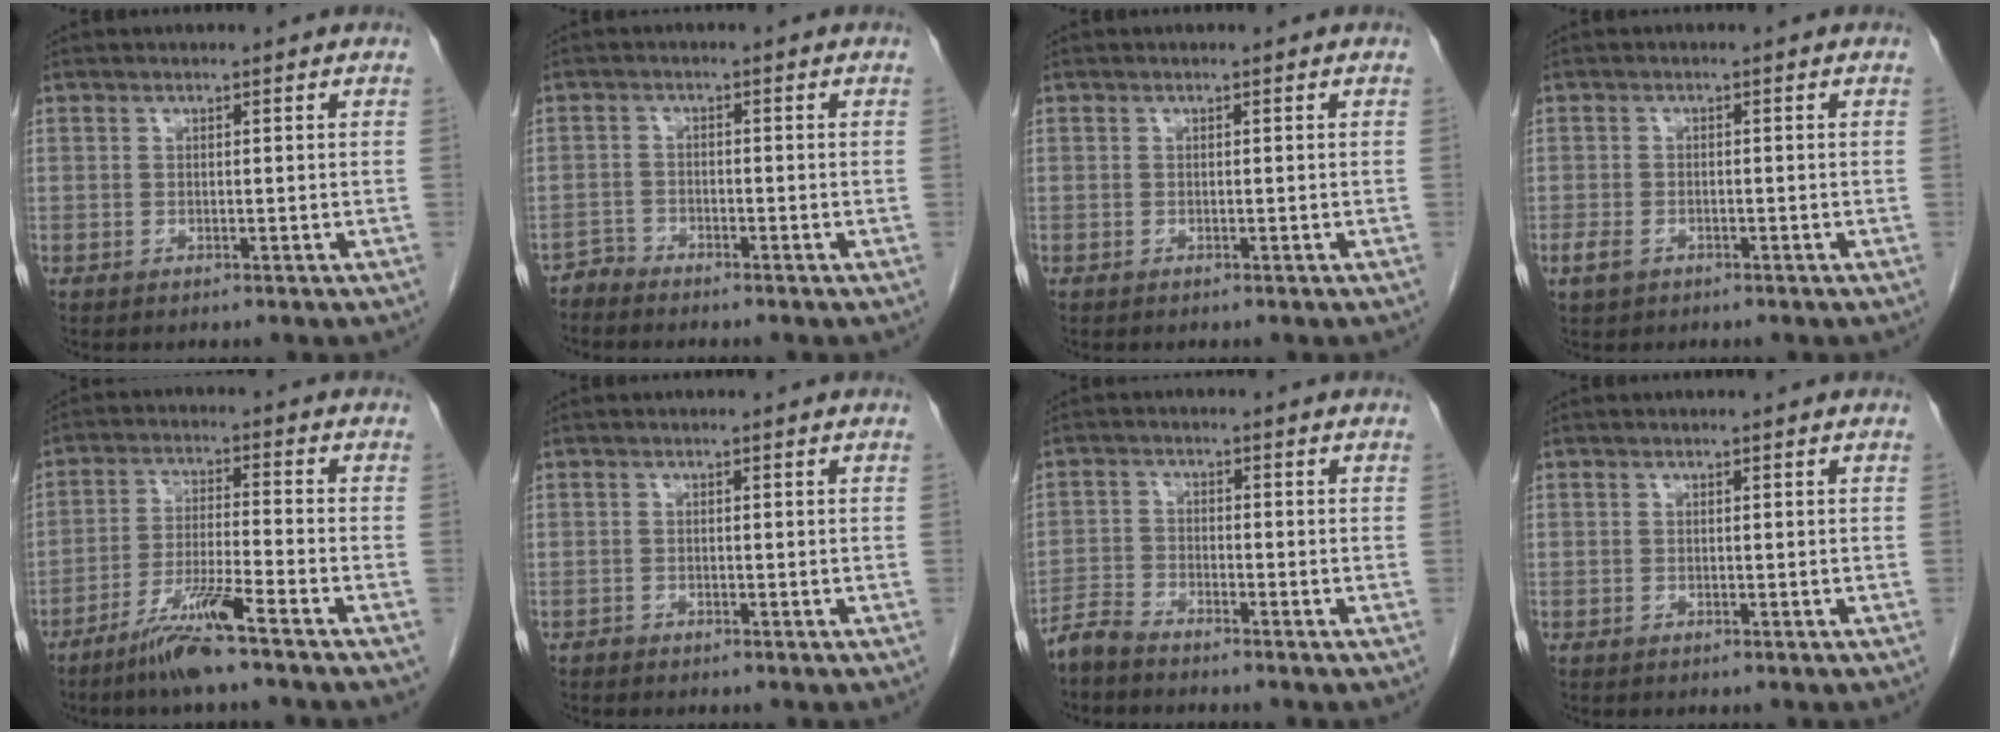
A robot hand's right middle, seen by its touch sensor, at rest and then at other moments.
{"total": 2.0, "force": [-1.9, 0.2, -0.7], "torque": [0.021, -0.005, -0.038]}
{"total": 0.0}
{"total": 2.3, "force": [-1.2, 1.5, 1.2], "torque": [-0.029, 0.001, -0.017]}
{"total": 8.2, "force": [-5.7, -0.6, 5.8], "torque": [-0.111, -0.020, -0.112]}
{"total": 0.6, "force": [-0.6, 0.2, 0.0], "torque": [-0.006, 0.001, -0.015]}
{"total": 3.3, "force": [-3.2, 0.4, 0.6], "torque": [-0.014, -0.009, -0.067]}
{"total": 0.0}